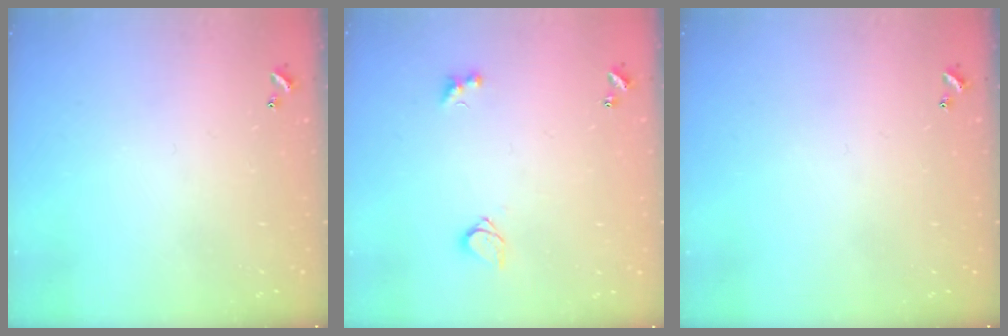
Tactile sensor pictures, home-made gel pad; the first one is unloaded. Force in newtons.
{"total": 3.6, "press": 3.4, "slide": 1.2}
{"total": 0.0}